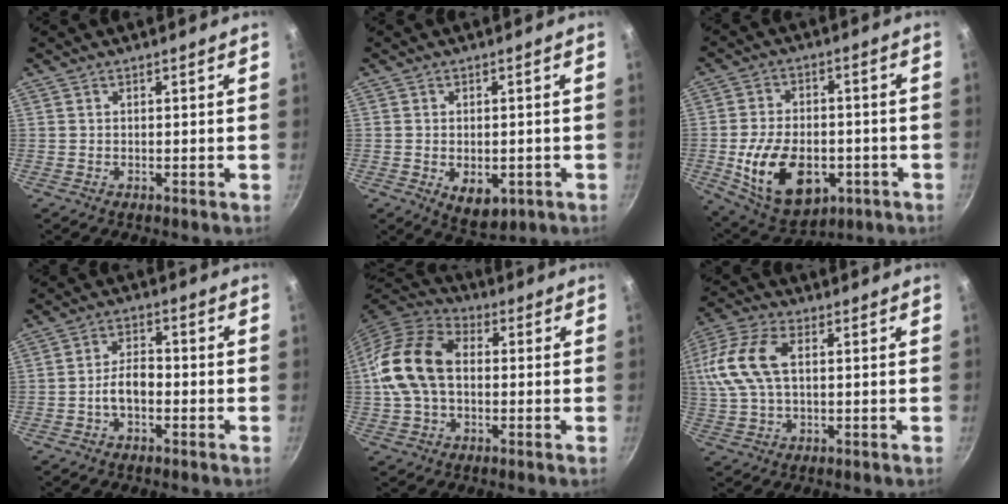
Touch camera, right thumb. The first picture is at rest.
{"total": 6.6, "force": [-1.8, 4.0, 4.9], "torque": [-0.056, -0.003, -0.014]}
{"total": 17.6, "force": [-4.7, 11.1, 12.8], "torque": [-0.202, 0.011, -0.060]}
{"total": 5.2, "force": [-1.8, 2.9, 4.0], "torque": [-0.058, 0.028, -0.035]}
{"total": 15.2, "force": [0.2, 10.3, 11.1], "torque": [-0.193, 0.032, -0.011]}
{"total": 15.6, "force": [3.0, 9.1, 12.3], "torque": [-0.266, 0.024, 0.047]}